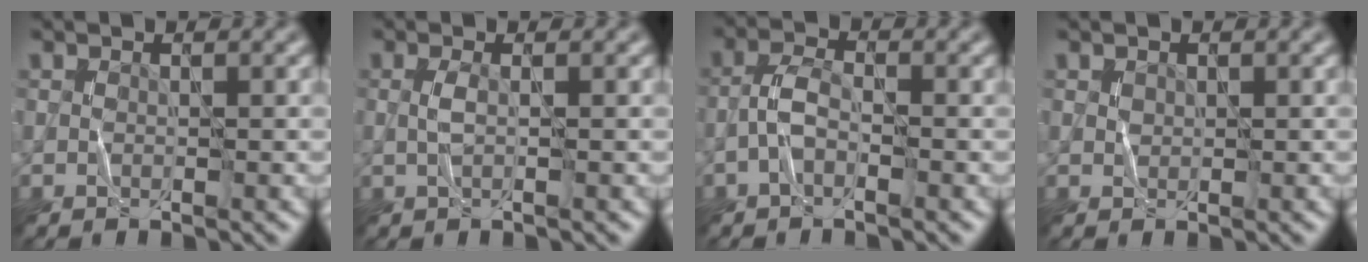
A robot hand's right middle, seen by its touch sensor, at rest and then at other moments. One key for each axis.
{"total": 1.2, "fx": 0.0, "fy": 0.2, "fz": 1.2, "tx": -0.028, "ty": 0.003, "tz": -0.001}
{"total": 2.4, "fx": -1.2, "fy": 1.0, "fz": 1.8, "tx": -0.037, "ty": 0.009, "tz": -0.030}
{"total": 0.6, "fx": 0.3, "fy": 0.5, "fz": 0.2, "tx": -0.004, "ty": 0.000, "tz": 0.007}